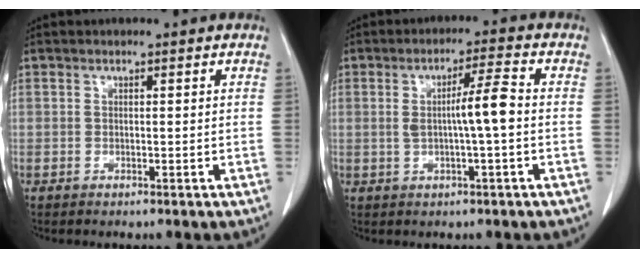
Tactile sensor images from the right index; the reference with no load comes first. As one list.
[{"total": 5.8, "force": [-0.1, 0.0, 5.8], "torque": [-0.097, 0.009, 0.000]}]